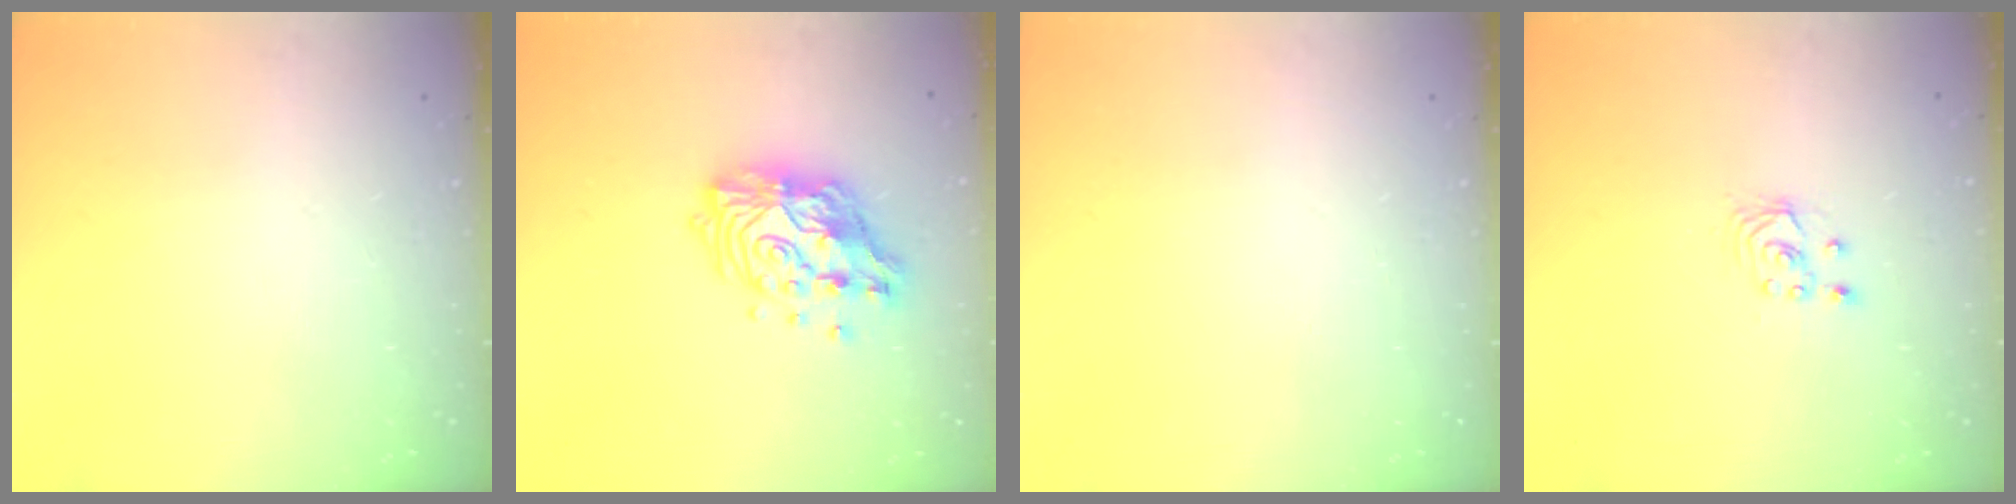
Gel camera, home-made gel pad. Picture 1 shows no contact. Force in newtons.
{"total": 15.3, "press": 15.2, "slide": 1.2}
{"total": 0.0}
{"total": 1.7, "press": 1.7, "slide": 0.2}